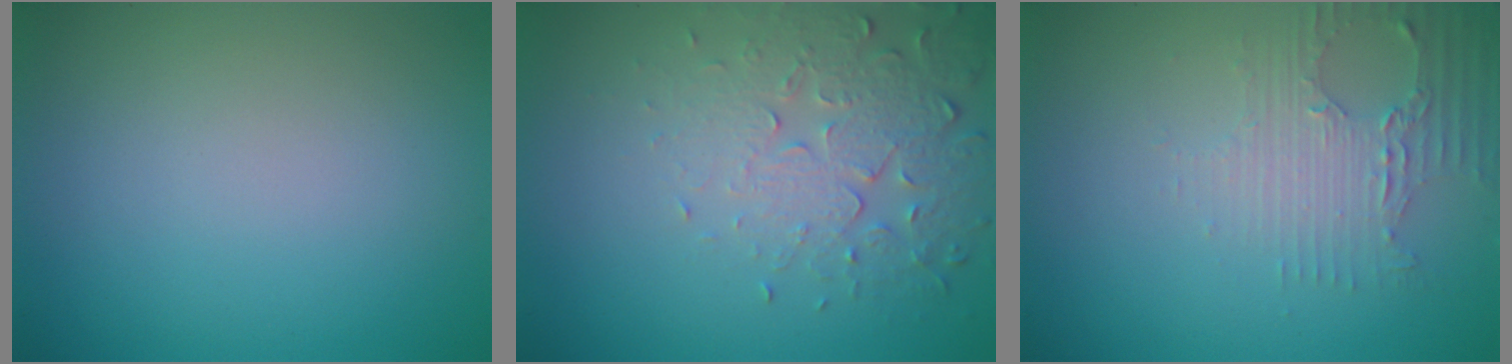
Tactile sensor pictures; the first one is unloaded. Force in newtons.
{"total": 5.0, "press": 3.6, "slide": 3.4}
{"total": 2.9, "press": 2.5, "slide": 1.5}